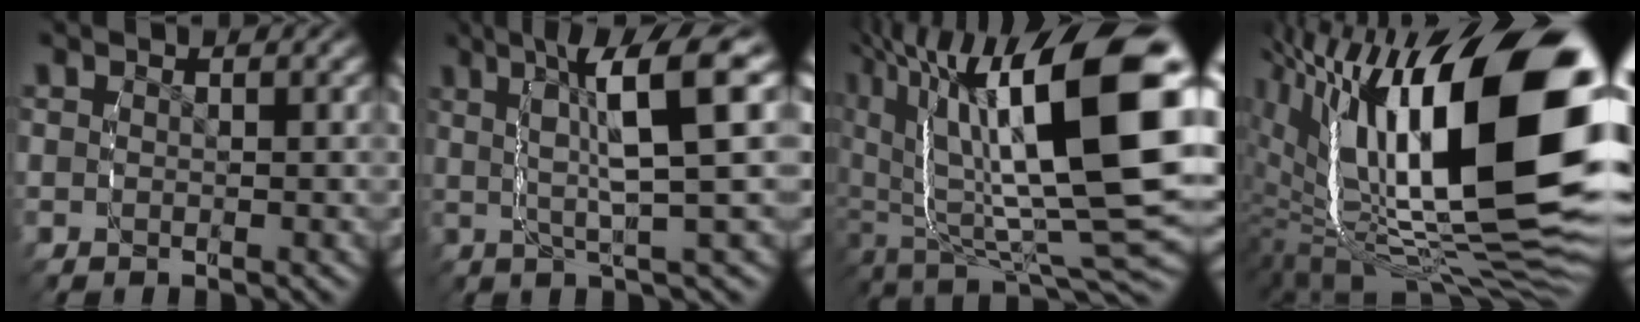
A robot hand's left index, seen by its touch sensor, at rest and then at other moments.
{"total": 7.8, "force": [2.7, 1.0, 7.2], "torque": [-0.103, 0.018, 0.038]}
{"total": 17.5, "force": [0.0, 8.2, 15.5], "torque": [-0.236, -0.020, 0.017]}
{"total": 20.0, "force": [-0.4, 9.6, 17.6], "torque": [-0.292, -0.017, 0.015]}